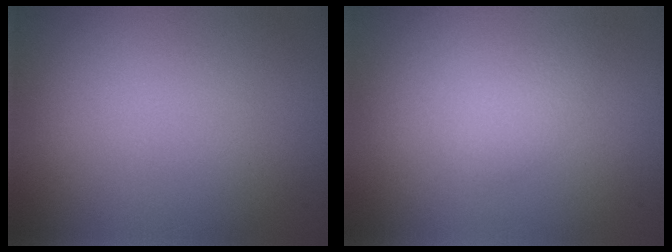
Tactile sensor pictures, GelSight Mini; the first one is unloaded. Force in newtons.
{"total": 1.4, "press": 1.4, "slide": 0.1}